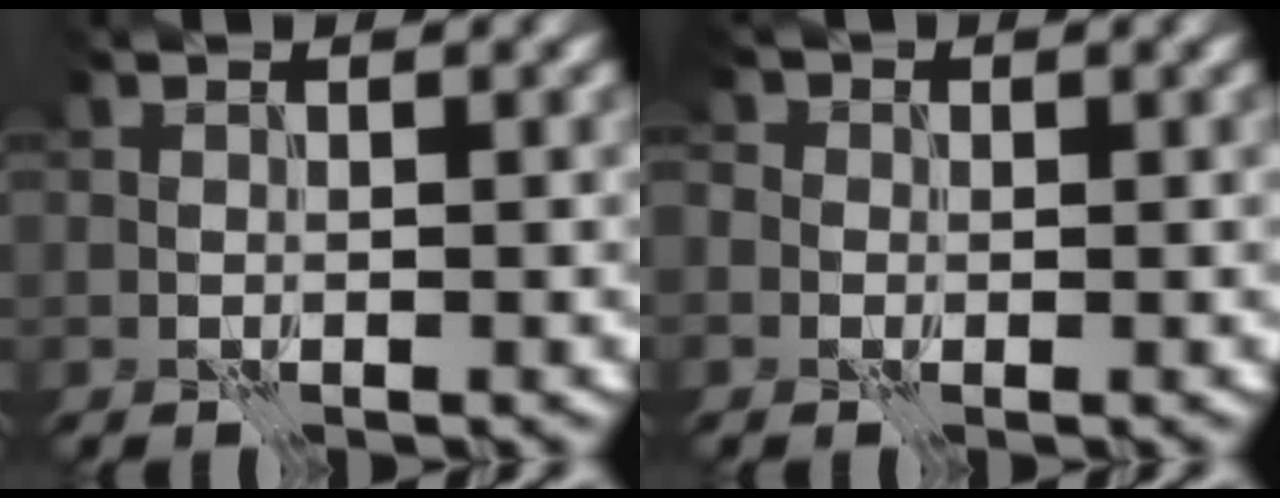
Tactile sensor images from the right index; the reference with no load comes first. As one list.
[{"total": 2.8, "force": [0.5, 2.7, 0.9], "torque": [-0.008, 0.015, -0.028]}]